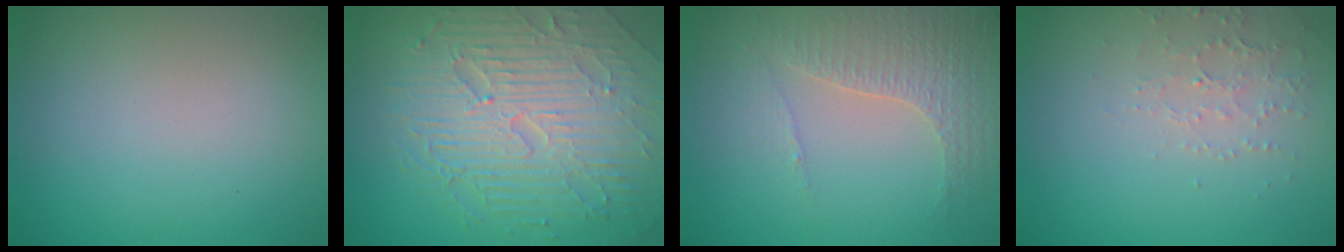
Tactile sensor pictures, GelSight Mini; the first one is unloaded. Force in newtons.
{"total": 9.6, "press": 6.4, "slide": 7.1}
{"total": 4.3, "press": 3.1, "slide": 3.0}
{"total": 1.9, "press": 1.8, "slide": 0.6}